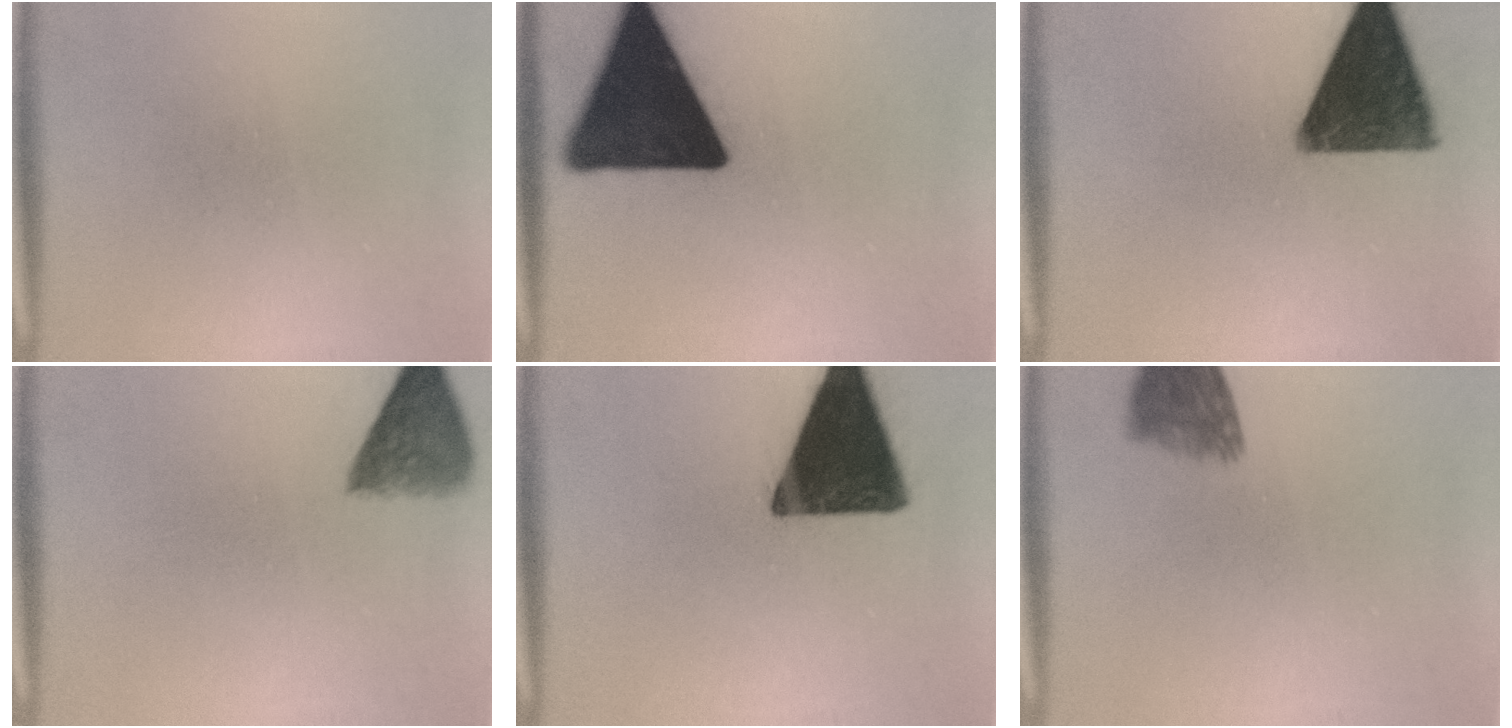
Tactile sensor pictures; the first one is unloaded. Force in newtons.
{"total": 19.8}
{"total": 13.9}
{"total": 5.7}
{"total": 17.3}
{"total": 5.8}